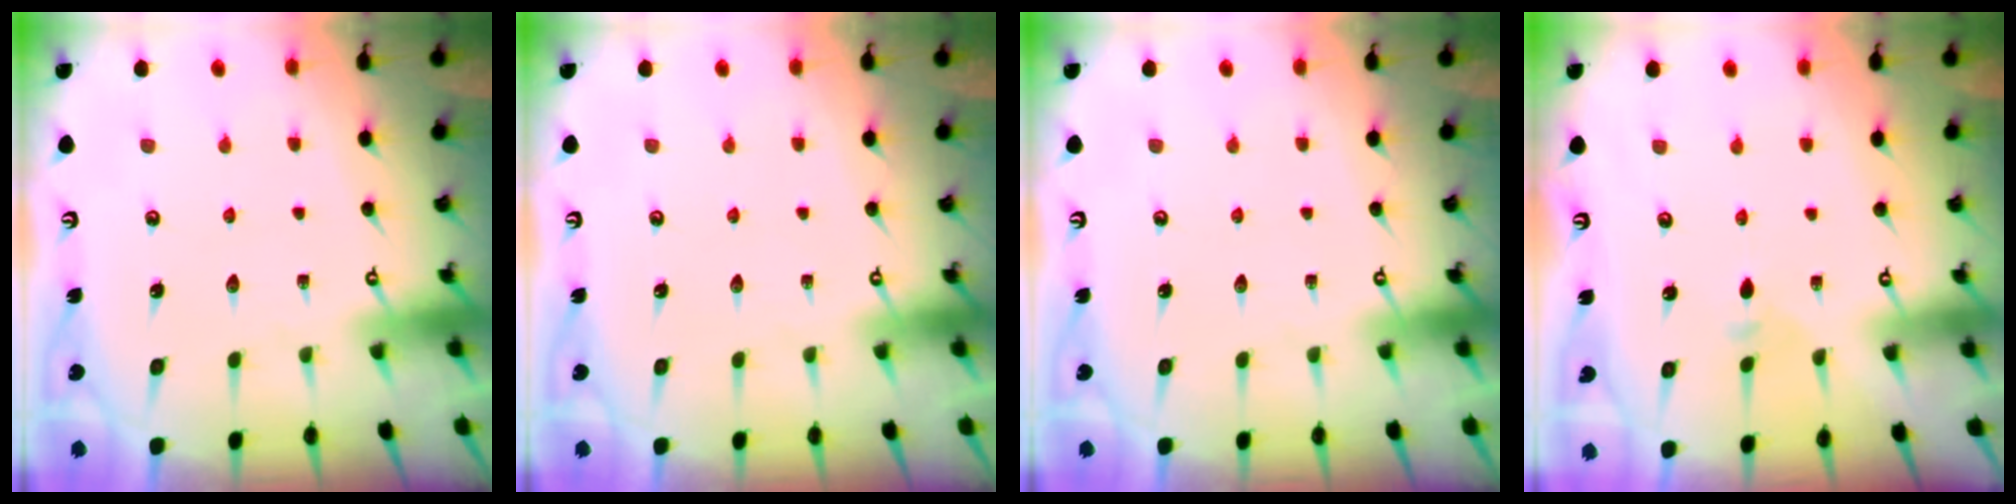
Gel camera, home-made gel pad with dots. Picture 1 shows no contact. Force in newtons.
{"total": 0.0}
{"total": 0.0}
{"total": 2.0, "press": 2.0, "slide": 0.5}